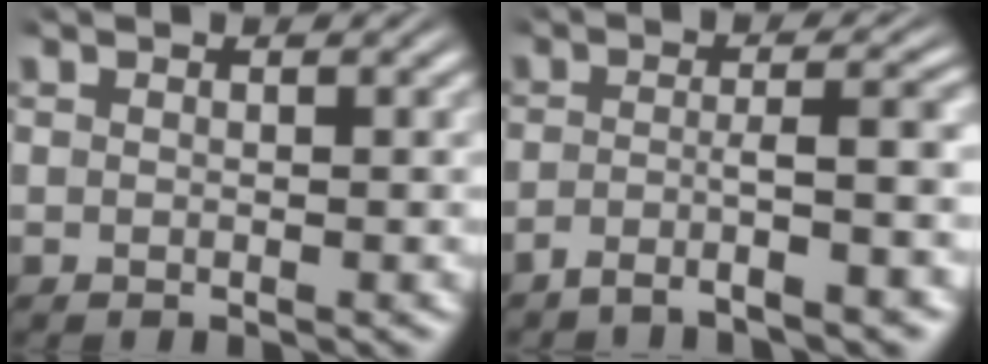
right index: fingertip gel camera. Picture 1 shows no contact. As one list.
[{"total": 3.9, "force": [-2.7, 0.1, 2.8], "torque": [-0.039, -0.010, -0.038]}]